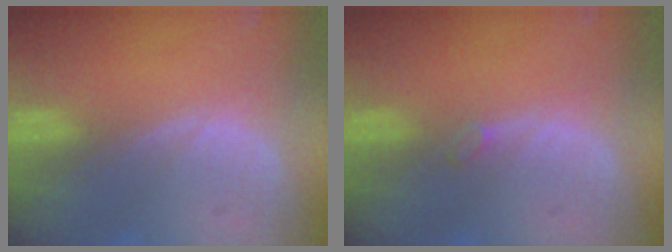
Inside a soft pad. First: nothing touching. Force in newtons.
{"total": 0.9, "press": 0.8, "slide": 0.2}